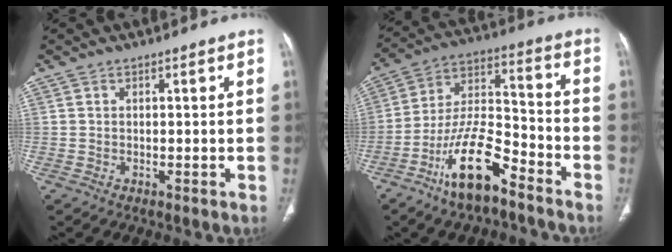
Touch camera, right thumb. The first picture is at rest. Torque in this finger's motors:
{"motor_torque": [2.13, 1.01, 1.16, -1.61, 0.44]}